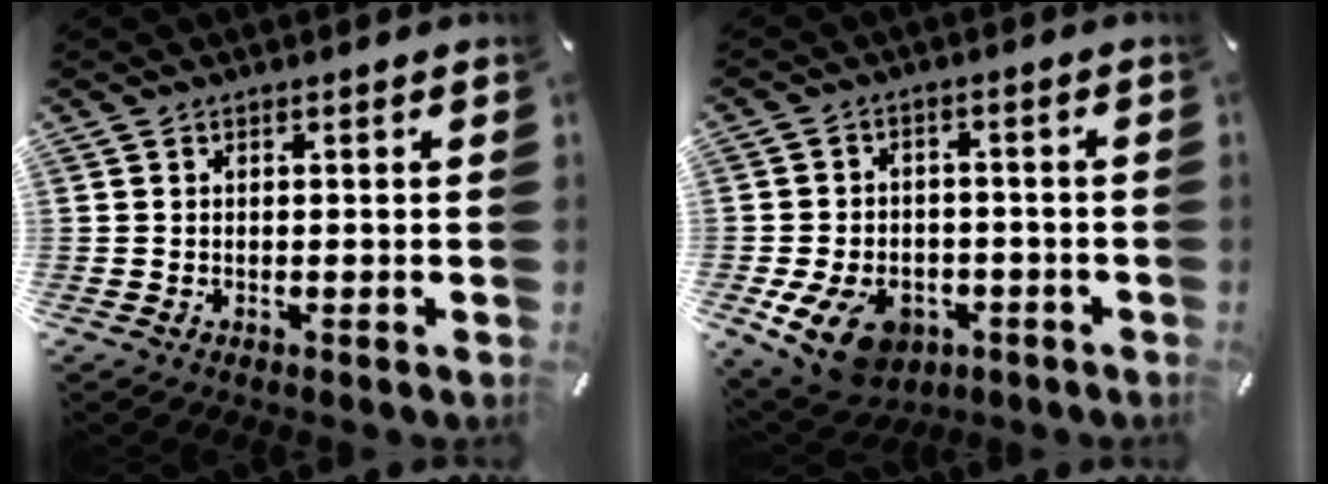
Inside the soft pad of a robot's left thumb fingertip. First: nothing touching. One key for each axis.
{"total": 11.2, "fx": -5.2, "fy": 7.6, "fz": 6.4, "tx": -0.129, "ty": 0.026, "tz": -0.091}